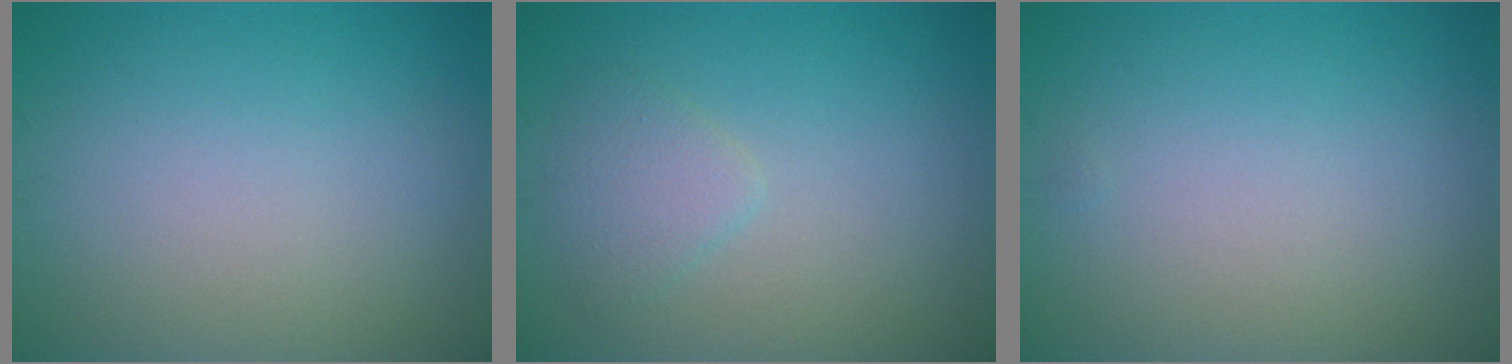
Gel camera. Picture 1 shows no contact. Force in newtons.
{"total": 2.0, "press": 2.0, "slide": 0.2}
{"total": 0.0}